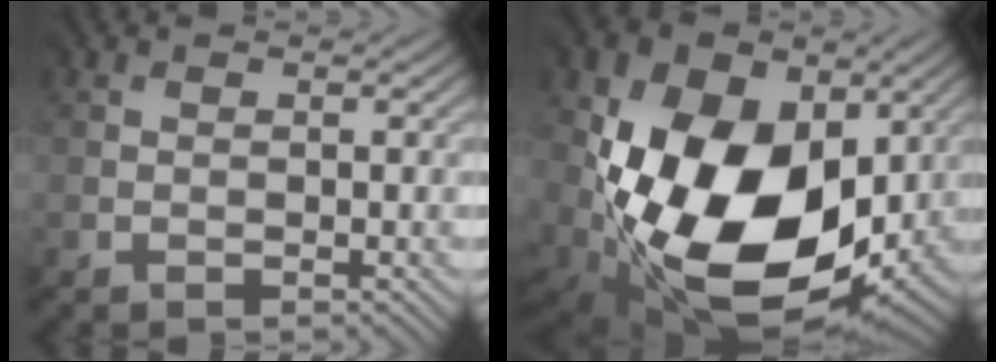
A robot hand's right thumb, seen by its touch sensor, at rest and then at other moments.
{"total": 19.2, "force": [0.8, 13.8, 13.3], "torque": [-0.270, -0.054, 0.034]}